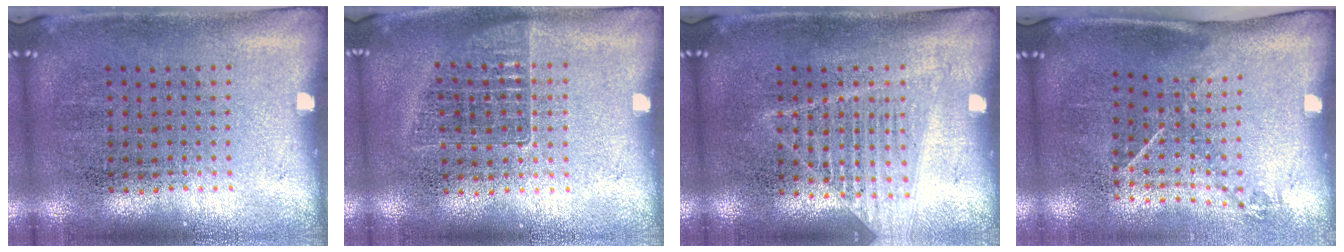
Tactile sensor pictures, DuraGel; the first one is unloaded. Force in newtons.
{"total": 1.0, "press": 0.9, "slide": 0.3}
{"total": 1.1, "press": 1.1, "slide": 0.2}
{"total": 1.4, "press": 0.9, "slide": 1.0}